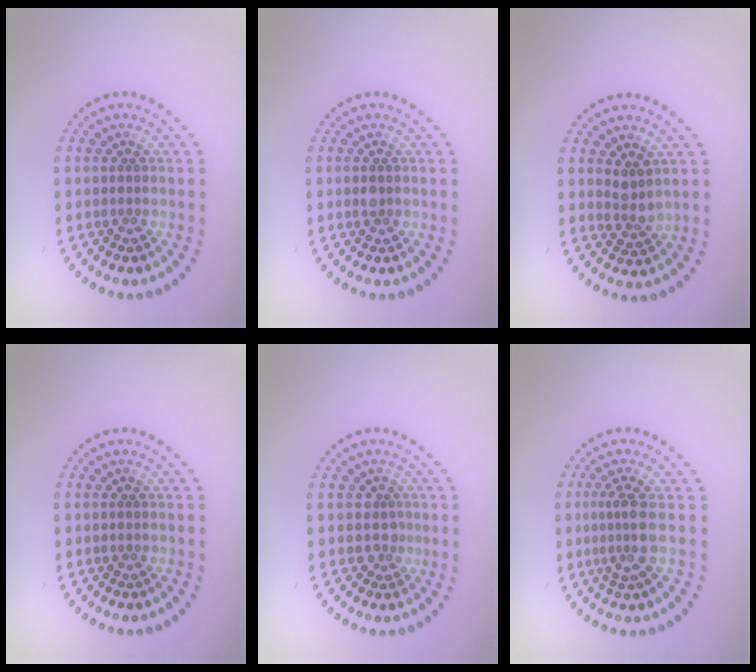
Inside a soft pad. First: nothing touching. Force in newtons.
{"total": 0.9, "press": 0.9, "slide": 0.0}
{"total": 1.9, "press": 1.5, "slide": 1.1}
{"total": 0.0}
{"total": 1.5, "press": 1.1, "slide": 1.0}
{"total": 2.6, "press": 2.0, "slide": 1.7}